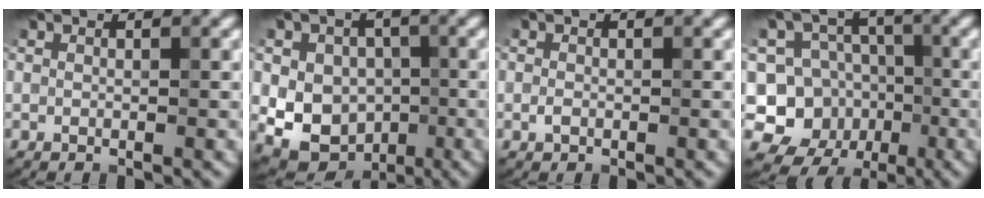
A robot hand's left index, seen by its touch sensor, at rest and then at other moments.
{"total": 7.9, "force": [-0.5, 6.8, 4.0], "torque": [-0.044, 0.002, -0.028]}
{"total": 0.7, "force": [-0.2, 0.5, 0.5], "torque": [-0.010, 0.000, -0.005]}
{"total": 7.3, "force": [-1.8, 6.8, 2.0], "torque": [-0.014, 0.006, -0.052]}